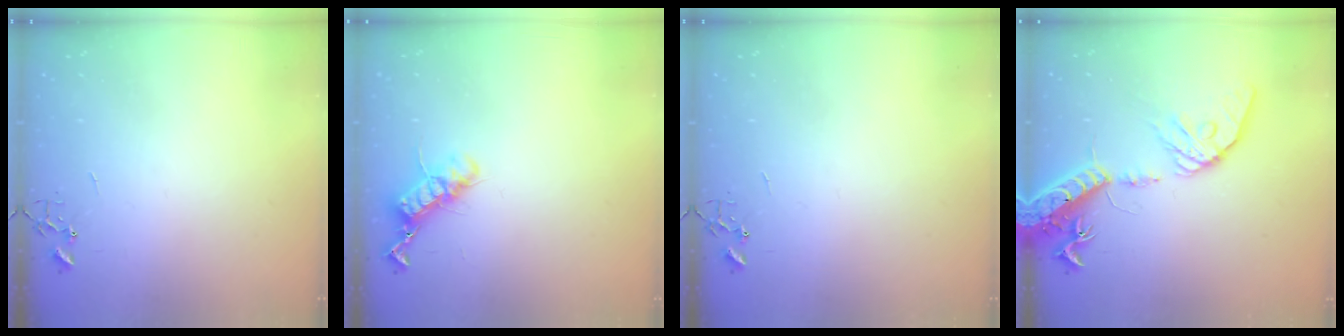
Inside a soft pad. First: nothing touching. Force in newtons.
{"total": 12.2, "press": 12.2, "slide": 0.6}
{"total": 0.0}
{"total": 18.0, "press": 17.7, "slide": 3.3}